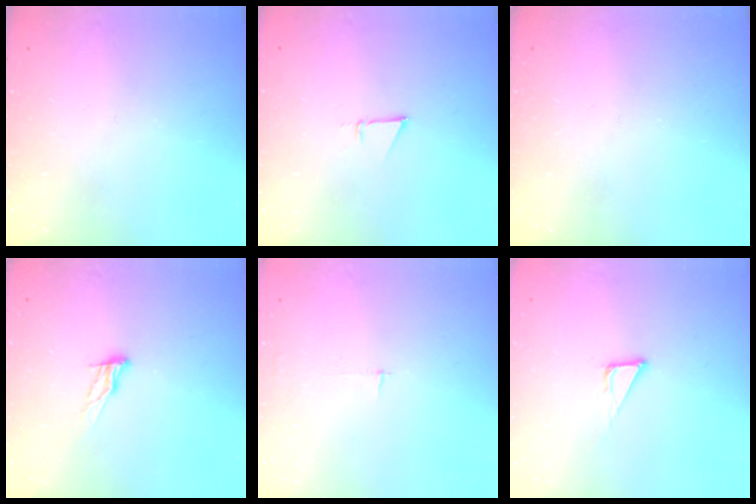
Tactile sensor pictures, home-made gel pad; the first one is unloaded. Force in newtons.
{"total": 2.6, "press": 2.5, "slide": 0.8}
{"total": 0.0}
{"total": 8.7, "press": 8.4, "slide": 2.4}
{"total": 2.5, "press": 2.5, "slide": 0.2}
{"total": 3.8, "press": 3.8, "slide": 0.0}